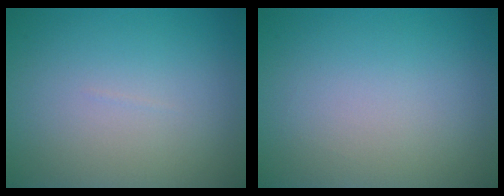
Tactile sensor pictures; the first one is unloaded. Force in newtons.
{"total": 0.0}